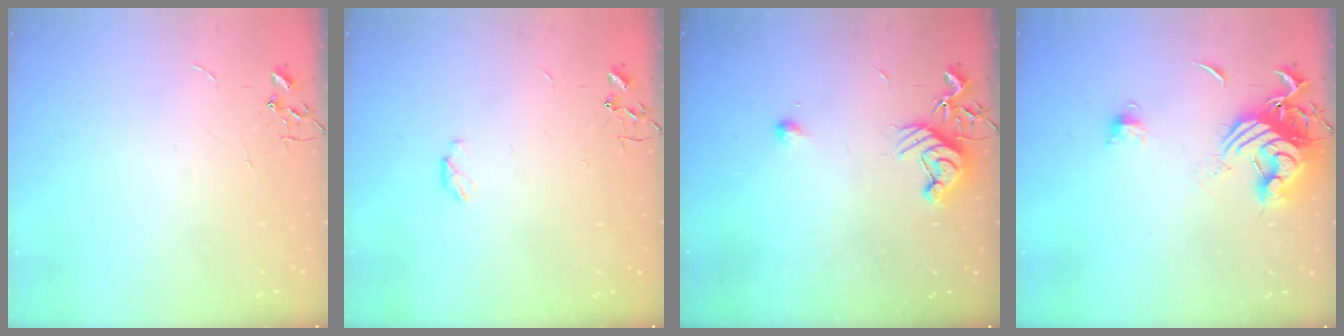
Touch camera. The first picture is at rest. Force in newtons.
{"total": 3.8, "press": 3.8, "slide": 0.6}
{"total": 9.1, "press": 9.1, "slide": 1.0}
{"total": 13.3, "press": 13.2, "slide": 1.5}